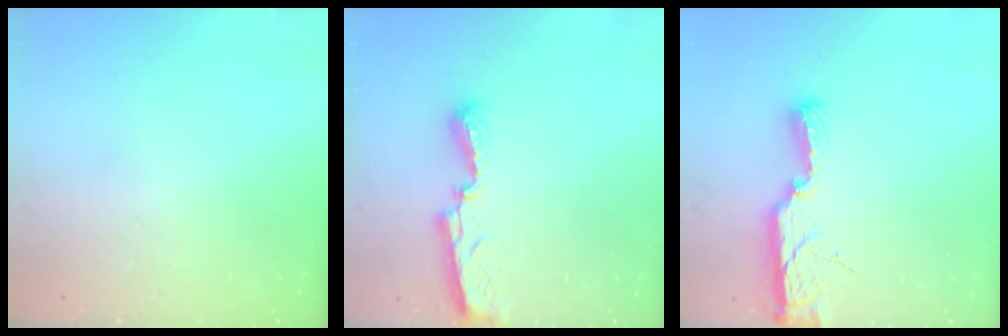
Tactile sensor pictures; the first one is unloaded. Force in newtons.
{"total": 8.0, "press": 8.0, "slide": 0.4}
{"total": 9.5, "press": 9.2, "slide": 2.7}